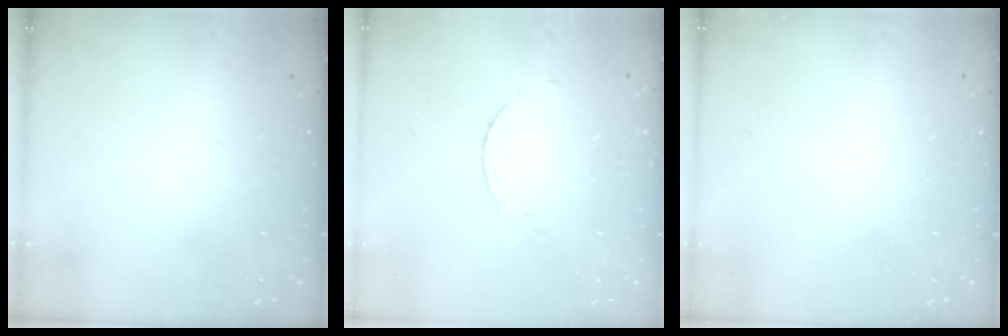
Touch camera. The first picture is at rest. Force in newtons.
{"total": 1.8, "press": 1.8, "slide": 0.1}
{"total": 0.0}